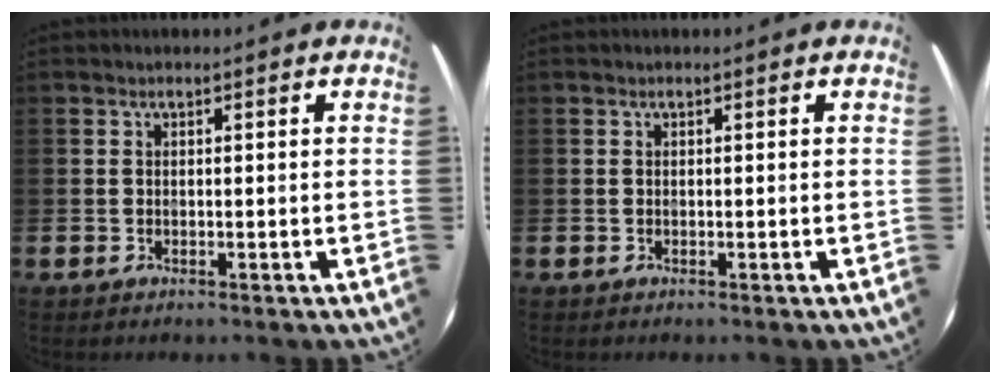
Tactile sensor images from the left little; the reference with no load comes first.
{"total": 0.0}